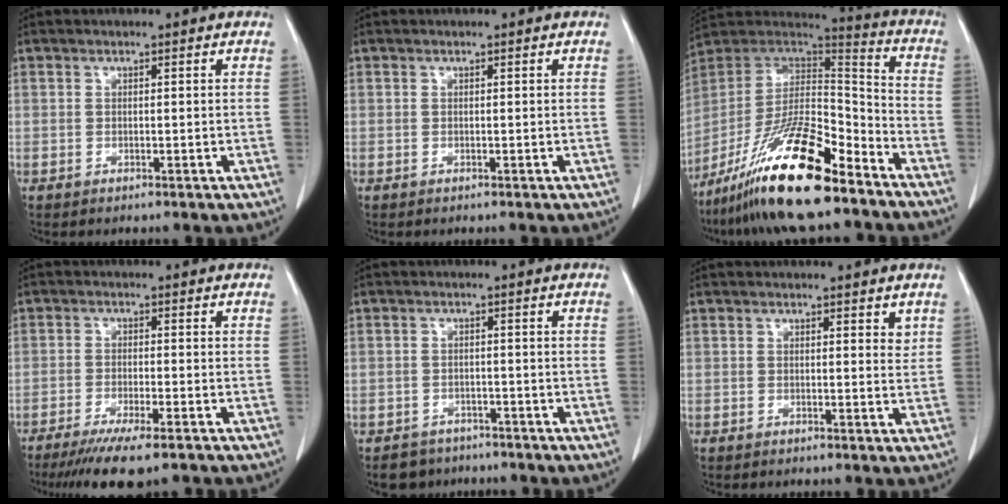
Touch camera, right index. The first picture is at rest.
{"total": 0.0}
{"total": 20.2, "force": [-13.9, 3.8, 14.1], "torque": [-0.268, -0.009, -0.250]}
{"total": 9.5, "force": [-7.2, 0.8, 6.2], "torque": [-0.090, -0.019, -0.109]}
{"total": 4.1, "force": [-3.0, 2.7, -0.4], "torque": [0.005, 0.011, -0.046]}
{"total": 1.5, "force": [1.1, 0.7, 0.8], "torque": [-0.006, -0.005, 0.010]}